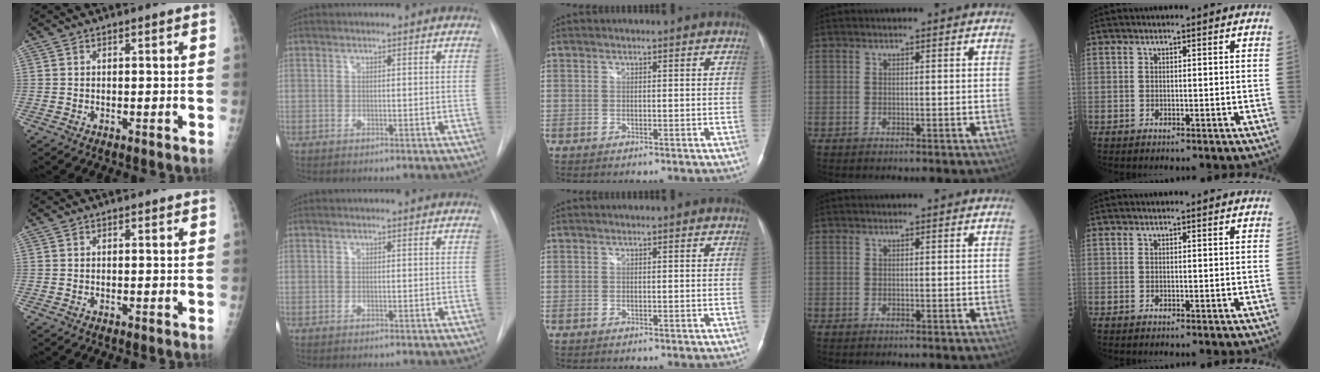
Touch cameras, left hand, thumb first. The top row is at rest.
{}